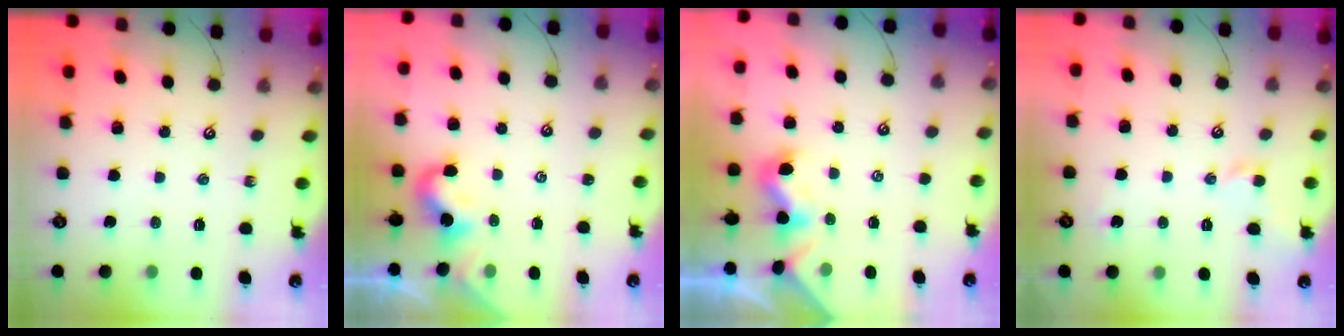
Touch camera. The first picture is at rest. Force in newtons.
{"total": 0.5, "press": 0.4, "slide": 0.3}
{"total": 1.2, "press": 1.0, "slide": 0.6}
{"total": 1.5, "press": 1.4, "slide": 0.3}